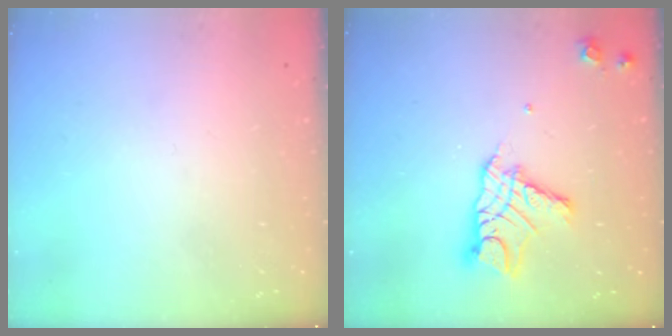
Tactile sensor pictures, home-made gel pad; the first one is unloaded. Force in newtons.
{"total": 12.0, "press": 11.9, "slide": 1.0}